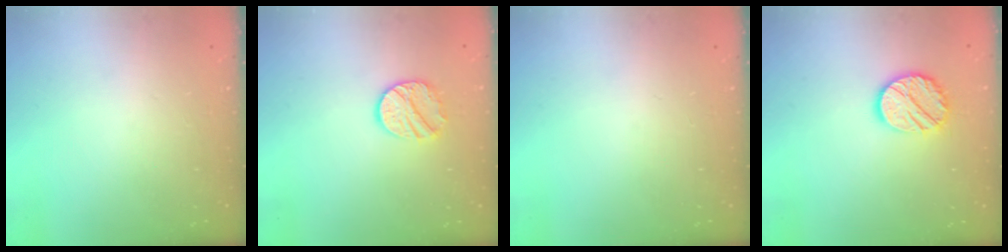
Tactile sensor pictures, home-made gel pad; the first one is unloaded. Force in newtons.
{"total": 10.2, "press": 10.1, "slide": 0.8}
{"total": 0.0}
{"total": 12.3, "press": 12.3, "slide": 0.4}